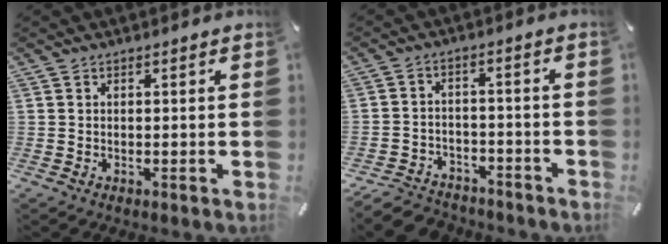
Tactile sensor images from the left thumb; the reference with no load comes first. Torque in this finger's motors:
{"motor_torque": [-0.35, 0.38, 0.05, 0.14, -0.01]}